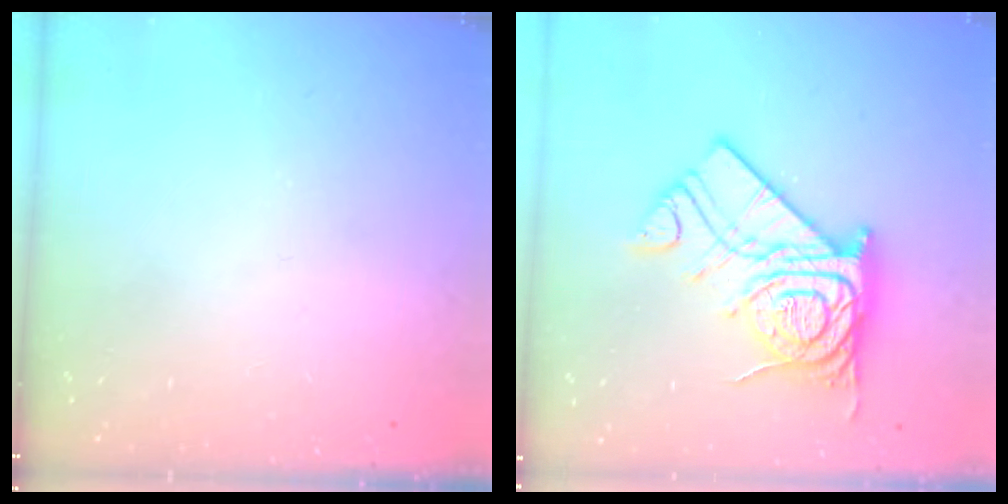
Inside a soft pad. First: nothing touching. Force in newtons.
{"total": 16.9, "press": 16.9, "slide": 1.2}